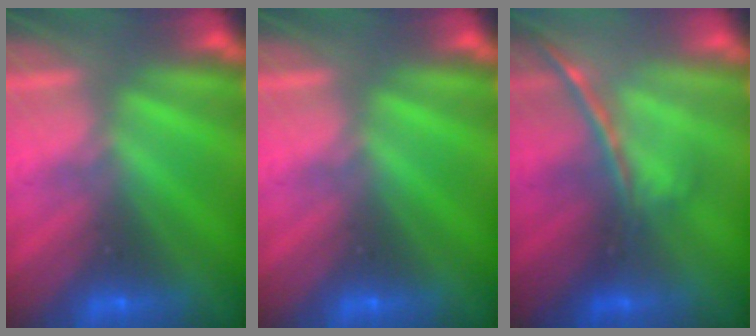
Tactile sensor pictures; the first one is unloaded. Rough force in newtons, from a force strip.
{"total": 0.0}
{"total": 1.7}